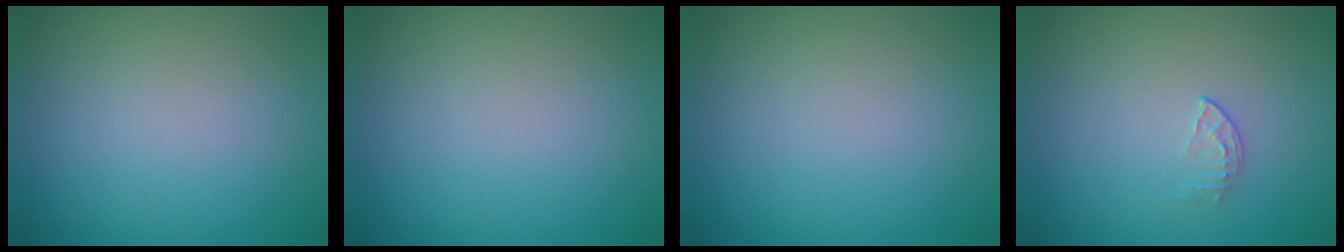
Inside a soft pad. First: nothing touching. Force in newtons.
{"total": 0.0}
{"total": 0.0}
{"total": 0.8, "press": 0.6, "slide": 0.6}